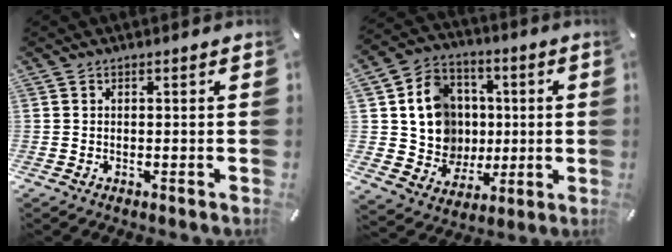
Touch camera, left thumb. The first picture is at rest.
{"total": 14.8, "force": [1.5, 13.9, 4.8], "torque": [-0.092, 0.008, 0.044]}